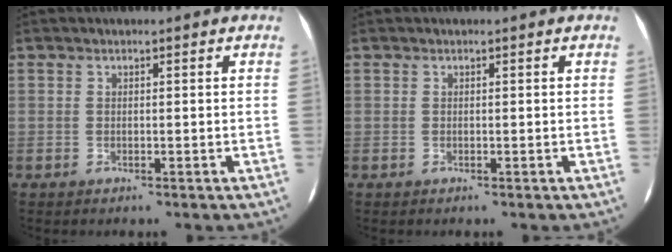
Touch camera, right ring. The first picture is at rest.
{"total": 0.0}